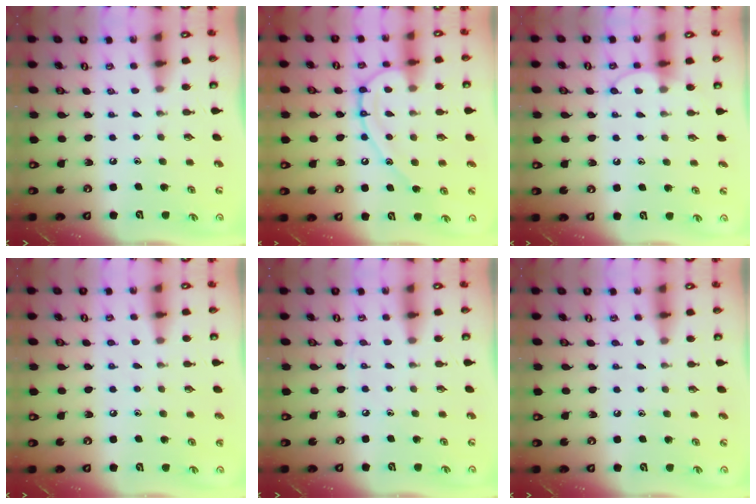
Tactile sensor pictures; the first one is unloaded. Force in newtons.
{"total": 13.7, "press": 13.6, "slide": 1.4}
{"total": 6.0, "press": 6.0, "slide": 0.6}
{"total": 4.1, "press": 4.1, "slide": 0.4}
{"total": 3.7, "press": 3.6, "slide": 0.9}
{"total": 3.9, "press": 3.8, "slide": 0.5}